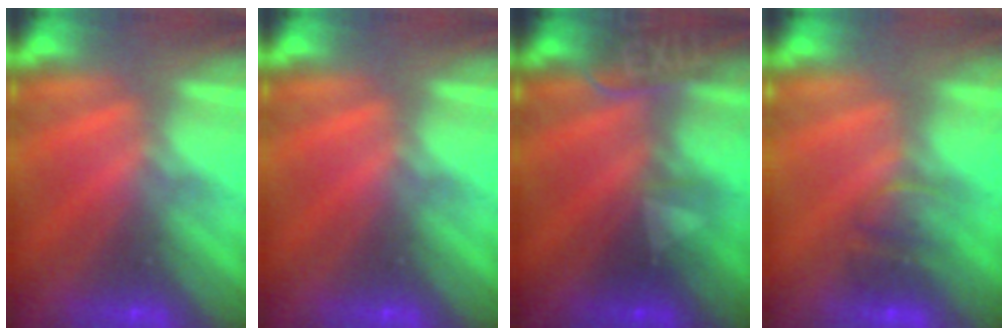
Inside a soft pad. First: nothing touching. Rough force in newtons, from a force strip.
{"total": 0.0}
{"total": 2.4}
{"total": 2.2}